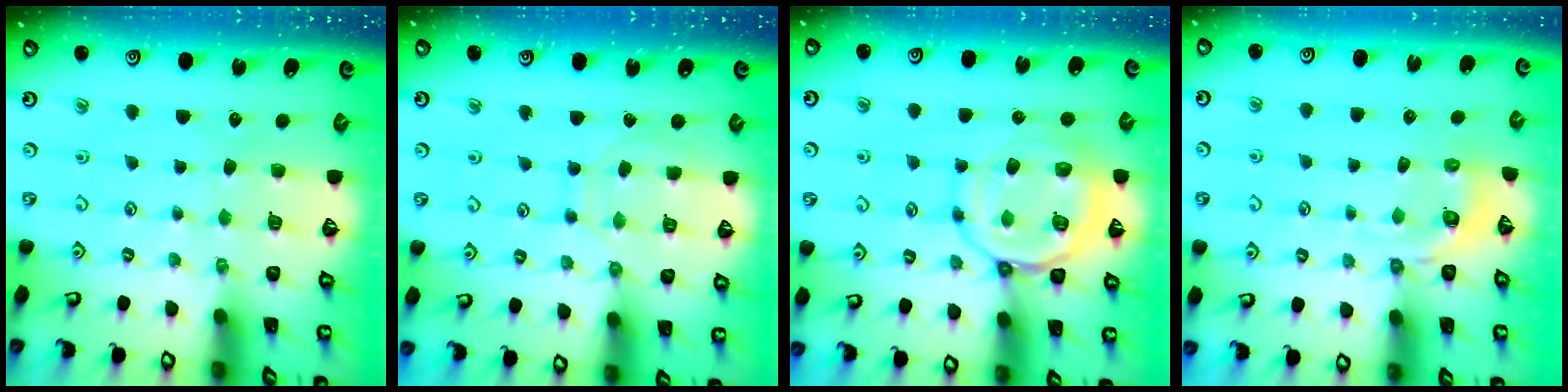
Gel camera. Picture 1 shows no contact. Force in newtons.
{"total": 6.3, "press": 6.3, "slide": 0.5}
{"total": 12.2, "press": 12.0, "slide": 1.6}
{"total": 3.7, "press": 3.2, "slide": 2.0}